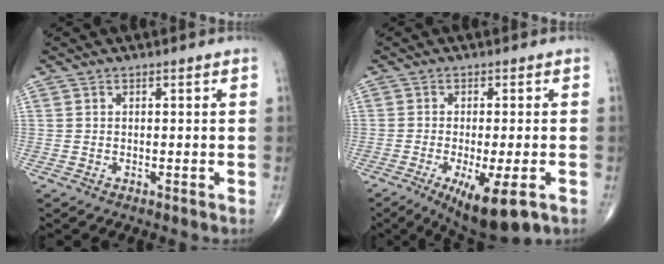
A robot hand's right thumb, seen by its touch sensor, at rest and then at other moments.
{"total": 10.5, "force": [-4.6, 2.8, 9.0], "torque": [-0.142, -0.016, -0.065]}